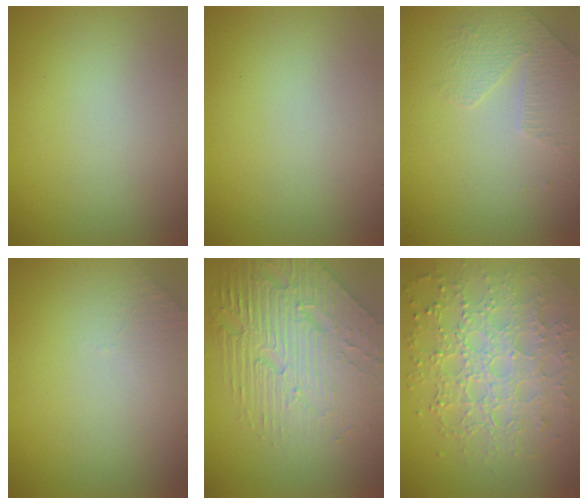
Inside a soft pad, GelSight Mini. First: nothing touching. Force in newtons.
{"total": 0.0}
{"total": 1.8, "press": 1.4, "slide": 1.0}
{"total": 1.3, "press": 1.2, "slide": 0.3}
{"total": 7.3, "press": 5.5, "slide": 4.8}
{"total": 7.7, "press": 5.6, "slide": 5.3}